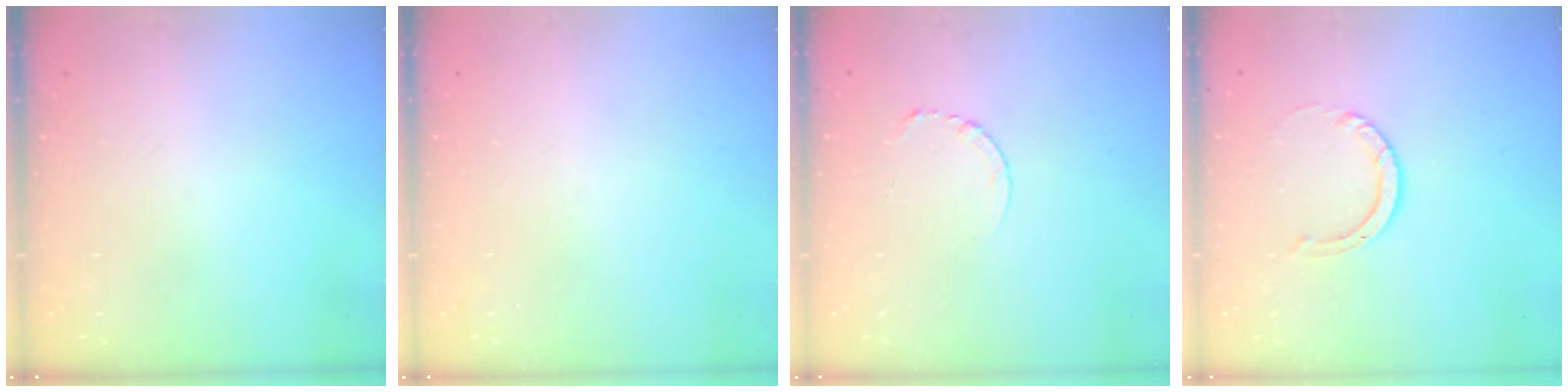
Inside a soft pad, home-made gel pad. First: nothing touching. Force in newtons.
{"total": 0.0}
{"total": 3.8, "press": 3.8, "slide": 0.3}
{"total": 3.8, "press": 3.8, "slide": 0.3}